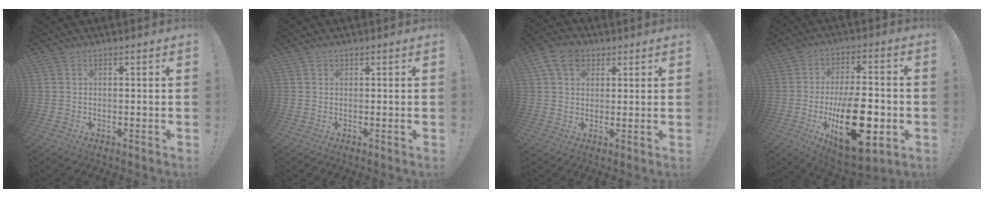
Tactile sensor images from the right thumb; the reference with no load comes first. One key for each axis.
{"total": 0.7, "fx": 0.5, "fy": 0.5, "fz": 0.0, "tx": 0.007, "ty": -0.002, "tz": 0.008}
{"total": 9.2, "fx": 4.1, "fy": 6.8, "fz": 4.7, "tx": -0.079, "ty": -0.002, "tz": 0.082}
{"total": 24.4, "fx": -5.9, "fy": 11.6, "fz": 20.6, "tx": -0.330, "ty": 0.021, "tz": -0.077}